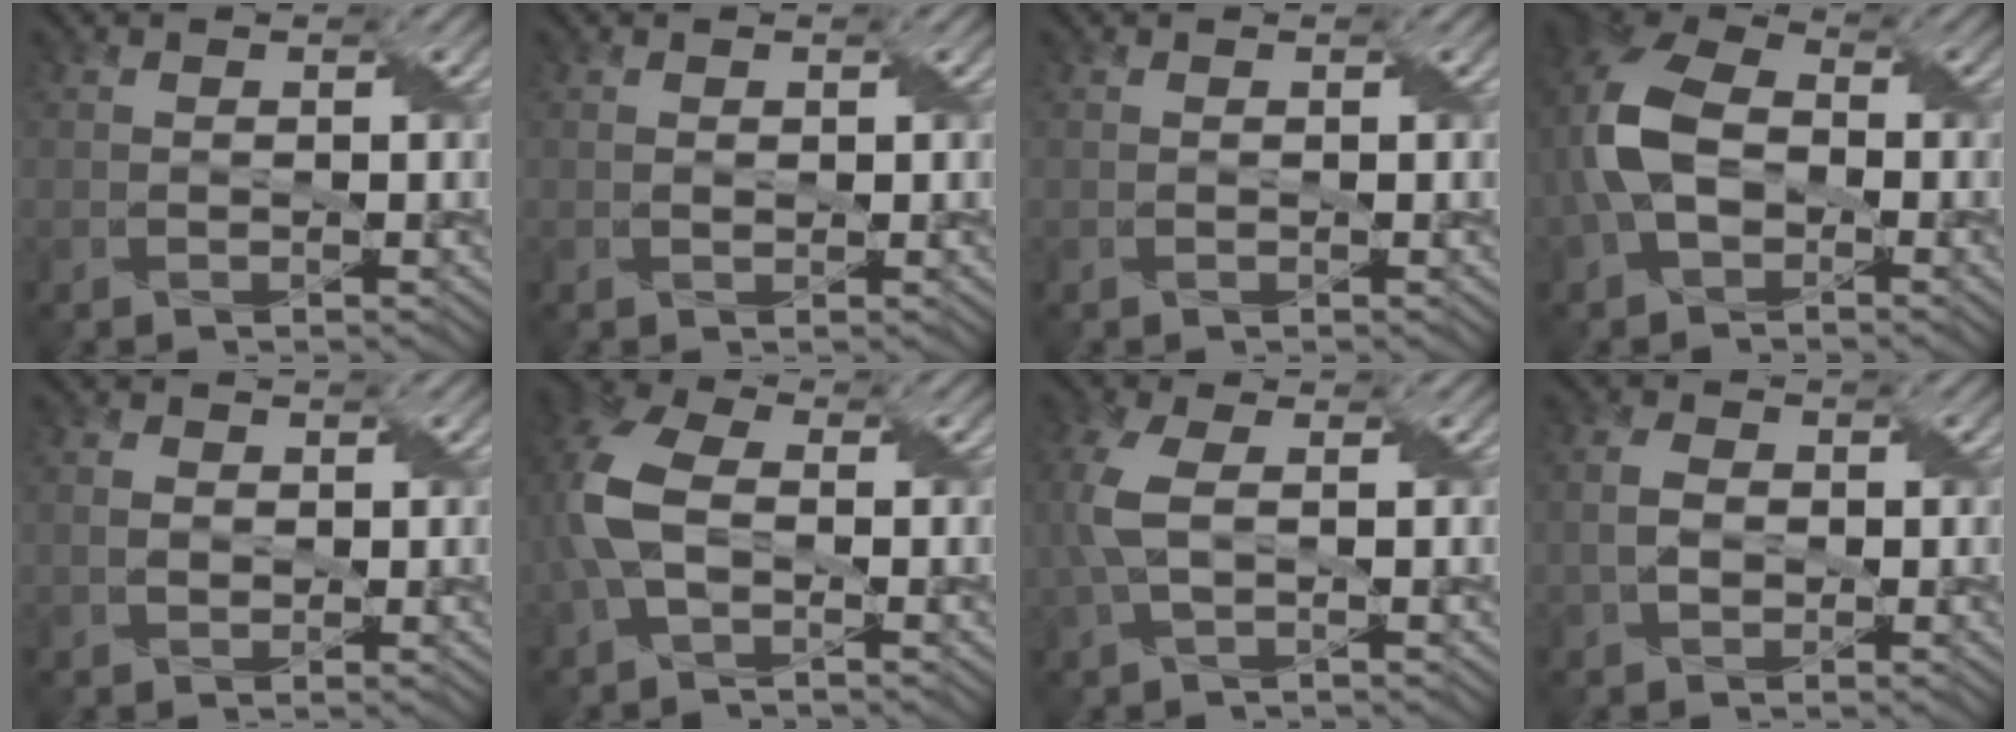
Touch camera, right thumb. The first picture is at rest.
{"total": 0.6, "force": [0.3, 0.4, 0.4], "torque": [-0.009, -0.001, 0.006]}
{"total": 0.0}
{"total": 9.2, "force": [-1.2, 6.2, 6.7], "torque": [-0.171, 0.005, -0.033]}
{"total": 2.1, "force": [0.1, 1.7, 1.2], "torque": [-0.034, 0.002, 0.002]}
{"total": 7.3, "force": [-0.6, 4.3, 5.8], "torque": [-0.156, 0.011, -0.022]}
{"total": 5.0, "force": [0.5, 2.4, 4.3], "torque": [-0.126, 0.010, 0.008]}
{"total": 3.1, "force": [-0.4, 2.2, 2.1], "torque": [-0.054, 0.003, -0.011]}